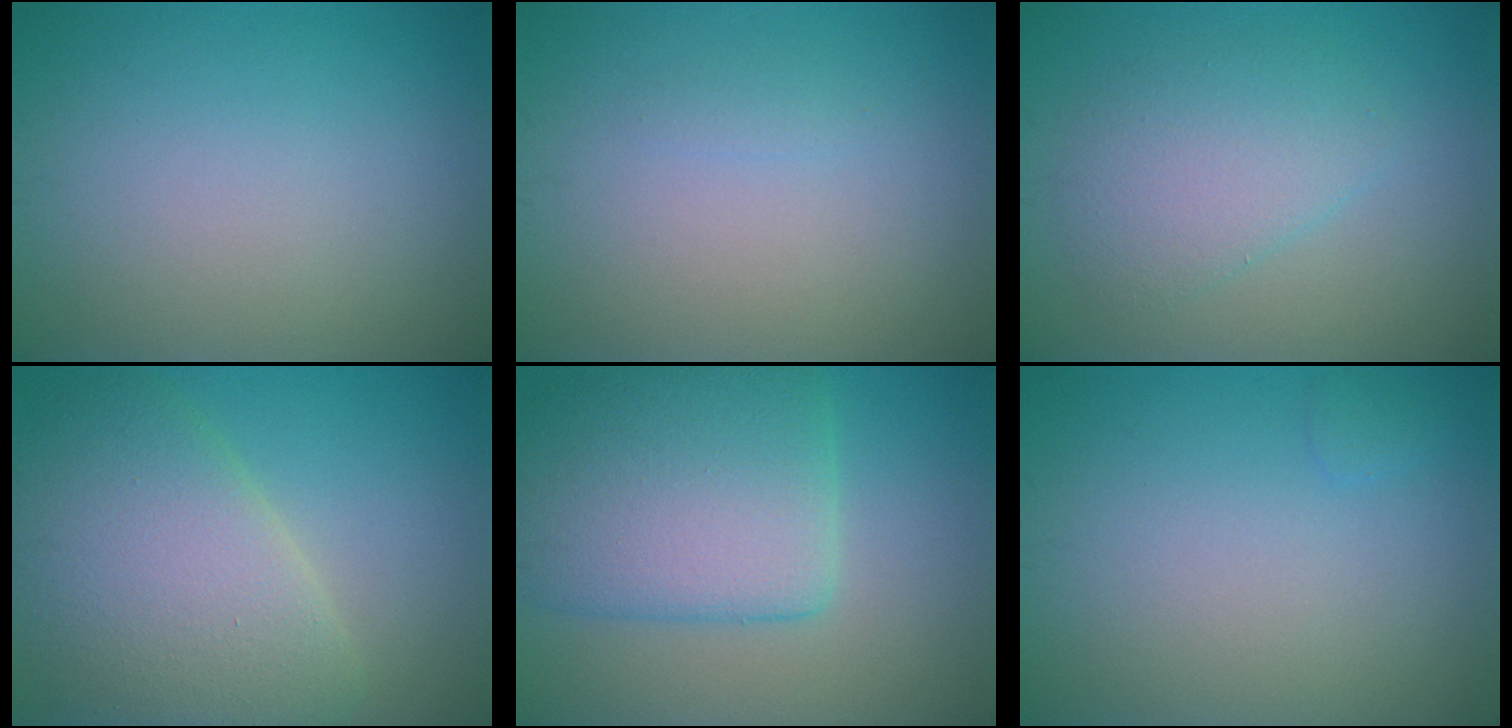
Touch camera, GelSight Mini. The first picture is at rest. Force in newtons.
{"total": 0.6, "press": 0.6, "slide": 0.0}
{"total": 3.5, "press": 3.5, "slide": 0.2}
{"total": 8.4, "press": 8.4, "slide": 0.3}
{"total": 8.4, "press": 8.3, "slide": 0.6}
{"total": 0.6, "press": 0.6, "slide": 0.1}